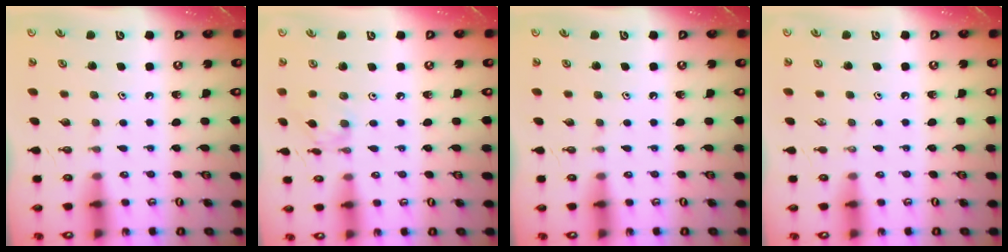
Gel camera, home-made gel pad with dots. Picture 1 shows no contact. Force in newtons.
{"total": 2.0, "press": 2.0, "slide": 0.3}
{"total": 0.0}
{"total": 0.0}